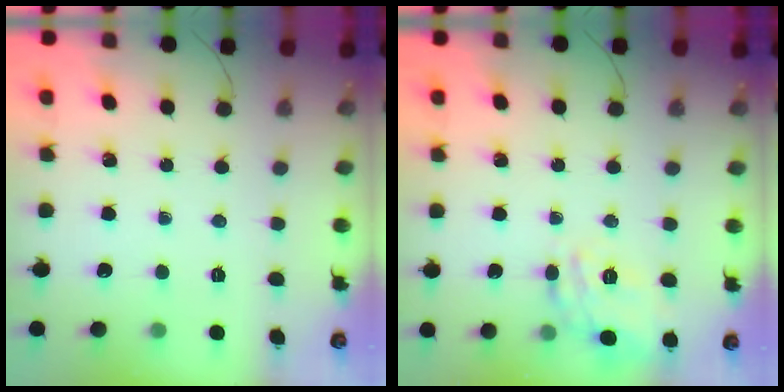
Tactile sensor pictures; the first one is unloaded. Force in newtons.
{"total": 15.9, "press": 15.9, "slide": 0.7}